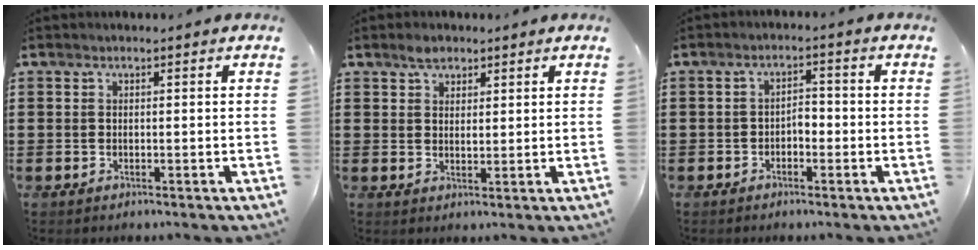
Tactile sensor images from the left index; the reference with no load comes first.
{"total": 3.1, "force": [2.2, 1.9, 1.2], "torque": [-0.021, 0.004, 0.038]}
{"total": 2.2, "force": [-1.3, 1.1, 1.4], "torque": [-0.032, 0.007, -0.030]}